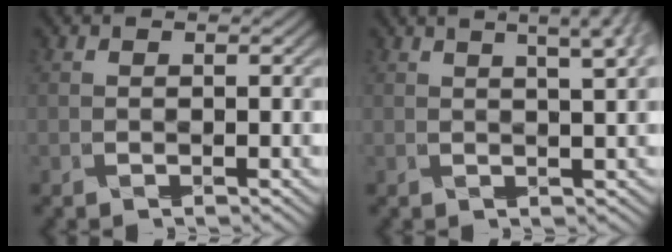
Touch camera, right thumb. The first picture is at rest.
{"total": 5.7, "force": [3.1, 1.3, 4.6], "torque": [-0.060, 0.019, 0.040]}